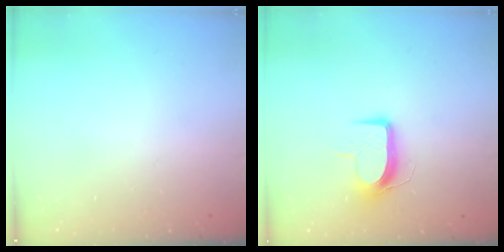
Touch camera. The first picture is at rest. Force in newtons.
{"total": 9.8, "press": 9.8, "slide": 0.3}